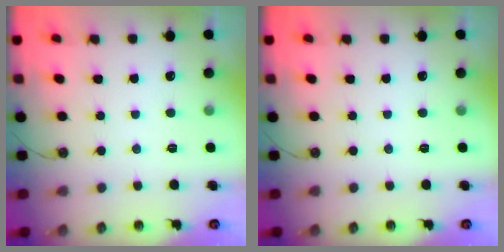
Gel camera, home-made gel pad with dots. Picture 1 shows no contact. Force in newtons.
{"total": 0.0}